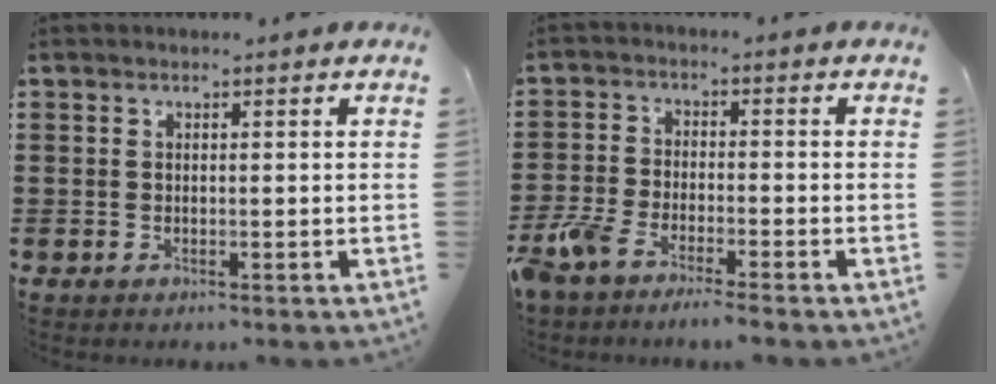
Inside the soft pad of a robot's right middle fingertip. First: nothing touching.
{"total": 4.7, "force": [-4.2, 0.6, 2.0], "torque": [-0.070, -0.015, -0.090]}